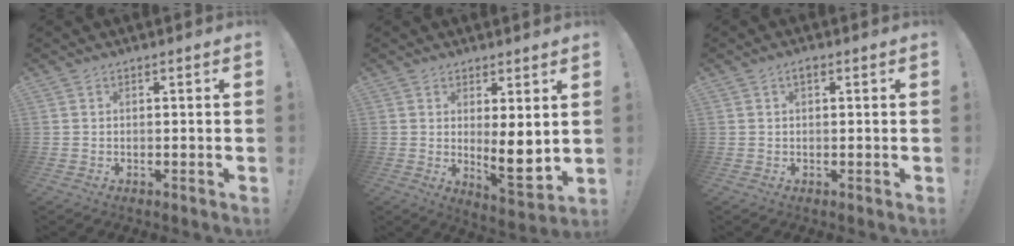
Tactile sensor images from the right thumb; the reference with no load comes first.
{"total": 7.7, "force": [1.3, 2.2, 7.2], "torque": [-0.081, -0.037, 0.027]}
{"total": 1.3, "force": [0.6, 0.5, 1.0], "torque": [-0.028, 0.006, 0.011]}